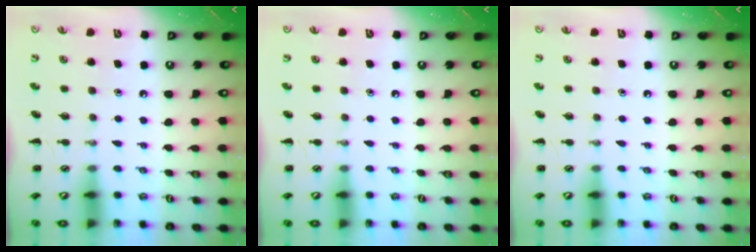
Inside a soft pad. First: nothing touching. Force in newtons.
{"total": 0.0}
{"total": 0.0}